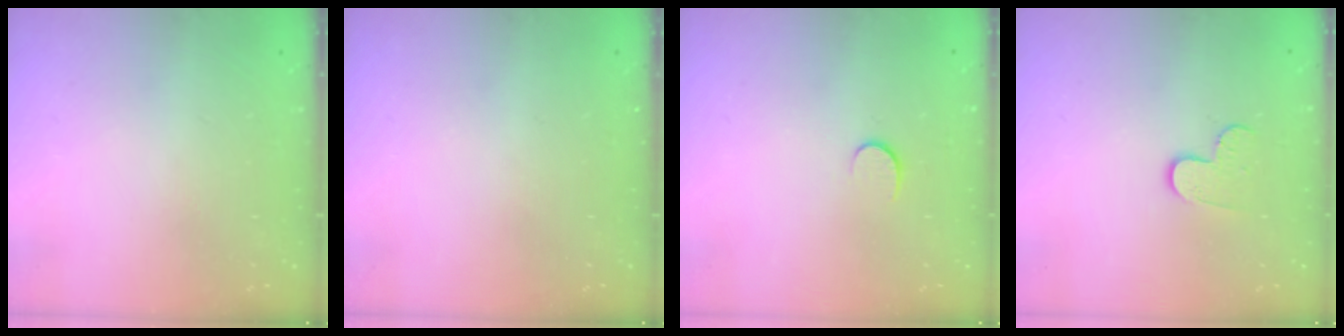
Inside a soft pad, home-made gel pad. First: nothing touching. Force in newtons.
{"total": 0.0}
{"total": 5.1, "press": 5.1, "slide": 0.6}
{"total": 6.6, "press": 6.6, "slide": 0.5}